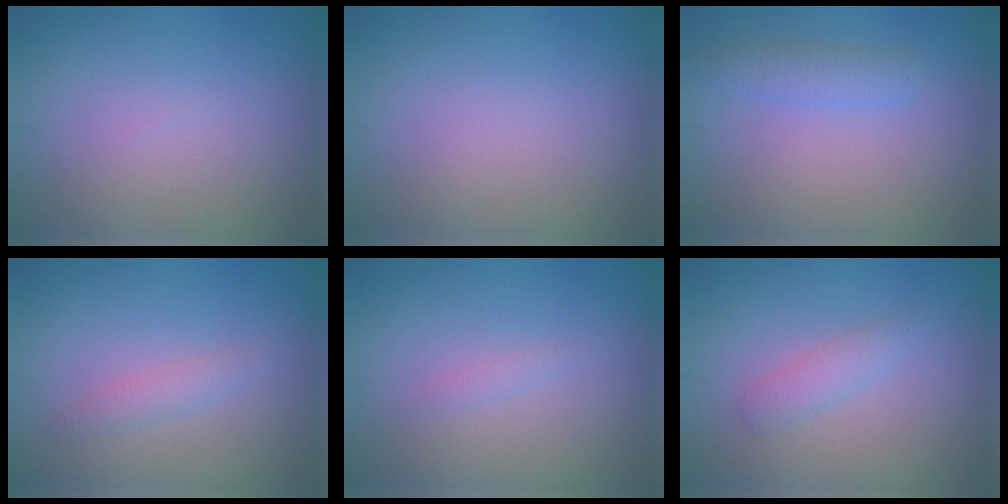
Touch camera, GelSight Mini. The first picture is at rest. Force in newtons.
{"total": 0.0}
{"total": 2.2, "press": 2.2, "slide": 0.1}
{"total": 1.3, "press": 1.3, "slide": 0.0}
{"total": 0.6, "press": 0.6, "slide": 0.0}
{"total": 1.7, "press": 1.7, "slide": 0.0}